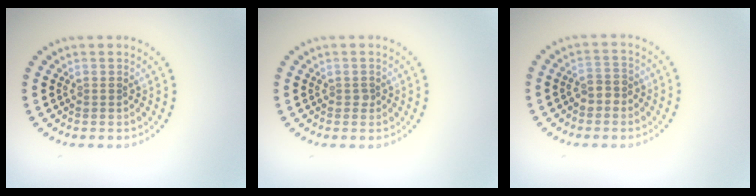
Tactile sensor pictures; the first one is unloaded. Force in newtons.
{"total": 0.5, "press": 0.3, "slide": 0.4}
{"total": 1.7, "press": 1.6, "slide": 0.6}